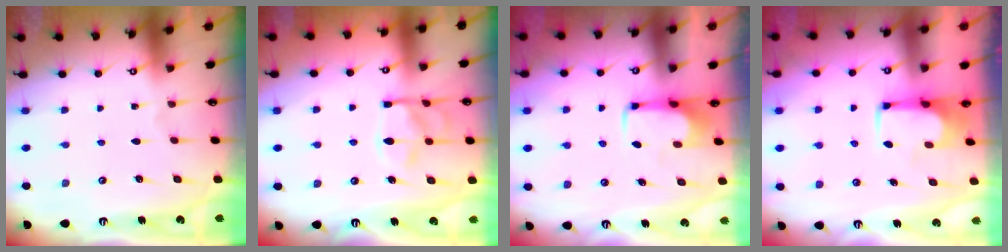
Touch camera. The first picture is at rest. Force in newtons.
{"total": 12.8, "press": 12.7, "slide": 1.4}
{"total": 2.1, "press": 2.1, "slide": 0.4}
{"total": 1.0, "press": 1.0, "slide": 0.1}